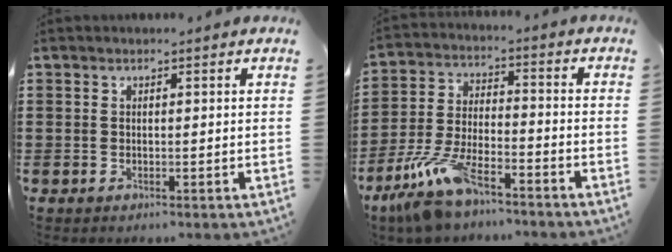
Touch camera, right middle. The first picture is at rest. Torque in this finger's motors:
{"motor_torque": [0.70, 0.00, 0.32, 0.21]}